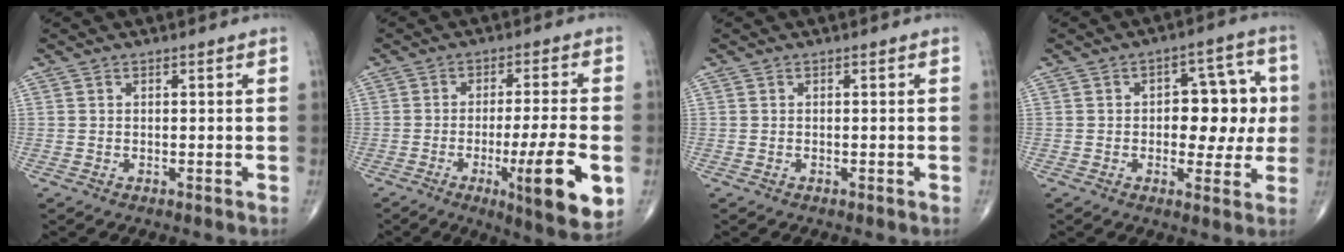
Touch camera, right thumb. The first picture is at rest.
{"total": 13.3, "force": [-4.0, 1.6, 12.6], "torque": [-0.190, -0.009, -0.058]}
{"total": 0.0}
{"total": 11.0, "force": [0.3, 6.5, 8.8], "torque": [-0.063, 0.021, 0.006]}